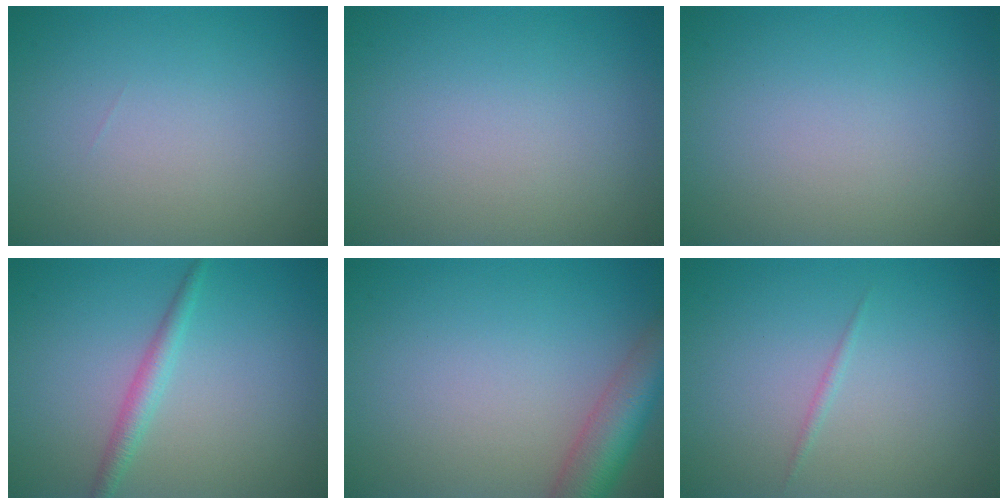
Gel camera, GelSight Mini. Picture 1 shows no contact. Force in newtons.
{"total": 0.0}
{"total": 0.0}
{"total": 1.9, "press": 1.9, "slide": 0.1}
{"total": 5.5, "press": 5.5, "slide": 0.2}
{"total": 0.5, "press": 0.5, "slide": 0.0}